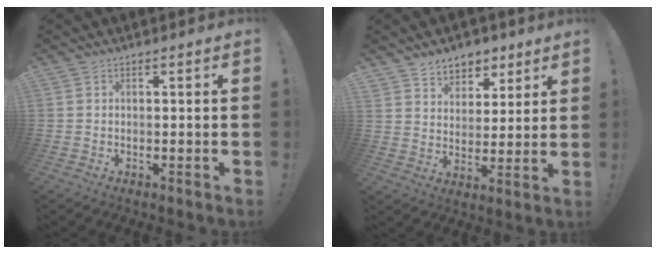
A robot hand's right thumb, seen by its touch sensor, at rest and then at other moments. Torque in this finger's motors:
{"motor_torque": [-0.03, 0.06, 0.19, 0.23, 0.15]}